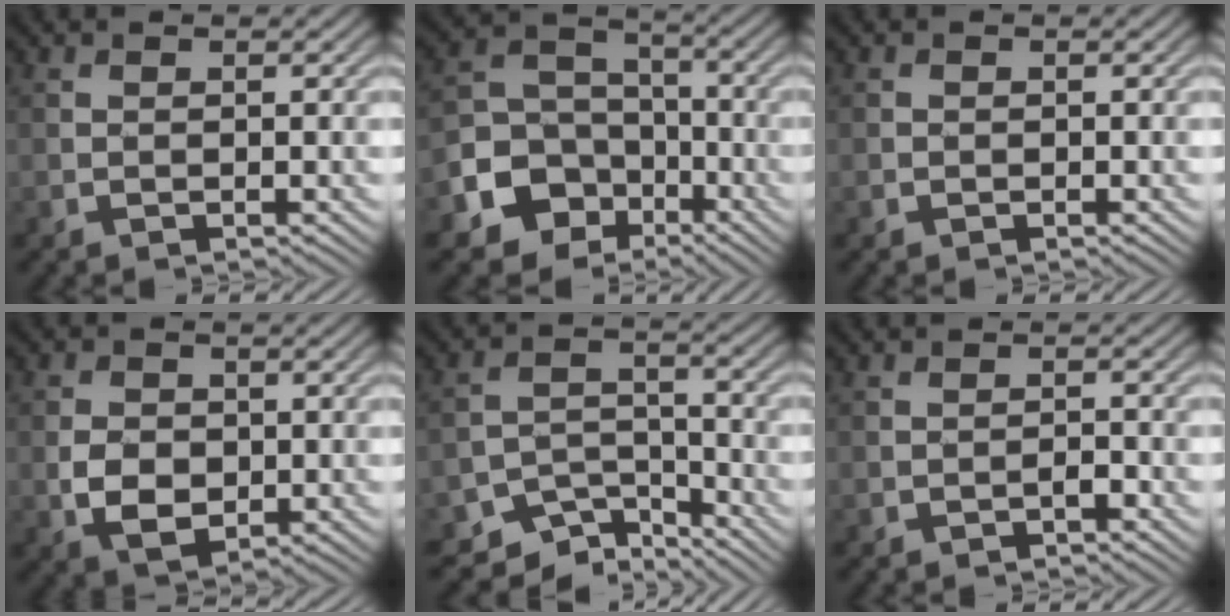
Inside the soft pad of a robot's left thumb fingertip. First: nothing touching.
{"total": 9.0, "force": [-4.6, 7.0, 3.1], "torque": [-0.079, -0.016, -0.103]}
{"total": 0.6, "force": [-0.2, 0.6, 0.0], "torque": [0.002, -0.006, -0.004]}
{"total": 4.6, "force": [-0.6, 3.5, 3.0], "torque": [-0.062, -0.009, -0.013]}
{"total": 7.0, "force": [-6.0, 3.1, 1.9], "torque": [-0.028, -0.015, -0.105]}
{"total": 1.2, "force": [-0.9, 0.4, 0.7], "torque": [-0.012, 0.001, -0.016]}